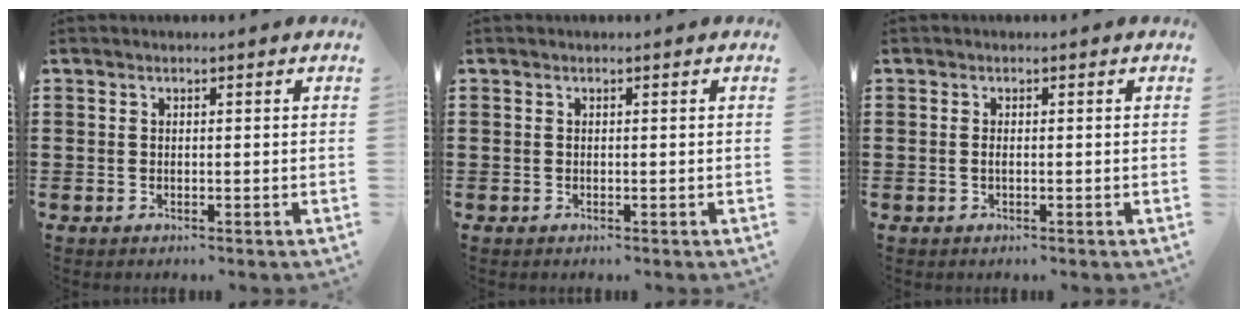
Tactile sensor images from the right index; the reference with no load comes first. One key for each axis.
{"total": 0.0}
{"total": 0.5, "fx": -0.1, "fy": 0.1, "fz": 0.5, "tx": -0.010, "ty": -0.002, "tz": 0.000}